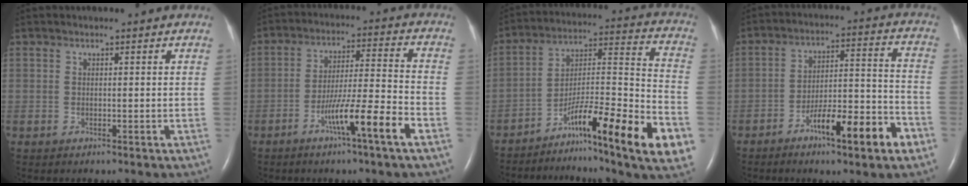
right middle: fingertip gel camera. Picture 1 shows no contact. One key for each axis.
{"total": 9.7, "fx": -5.1, "fy": -0.9, "fz": 8.2, "tx": -0.141, "ty": -0.001, "tz": -0.090}
{"total": 20.3, "fx": -11.3, "fy": 0.6, "fz": 16.9, "tx": -0.236, "ty": 0.004, "tz": -0.174}
{"total": 12.4, "fx": -6.8, "fy": 1.5, "fz": 10.3, "tx": -0.158, "ty": 0.012, "tz": -0.104}